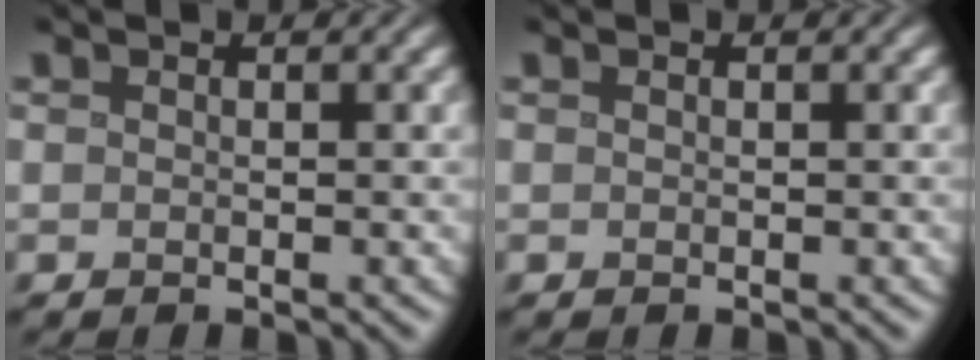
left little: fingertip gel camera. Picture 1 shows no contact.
{"total": 0.0}